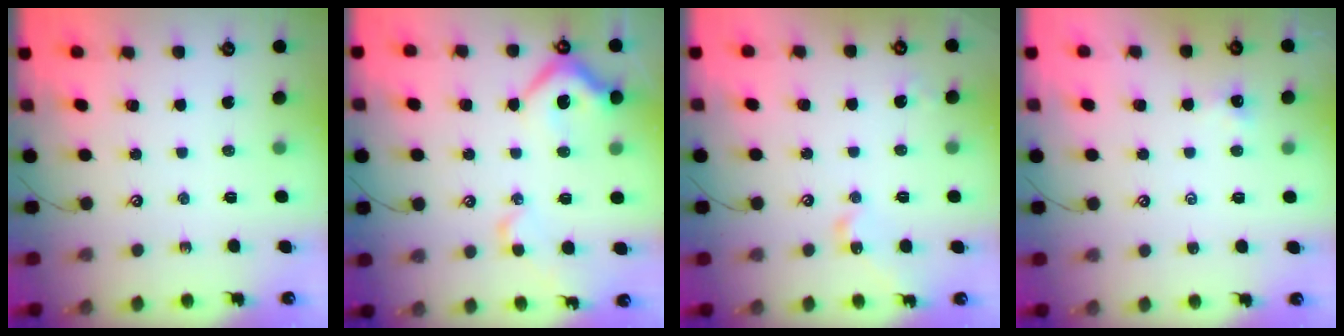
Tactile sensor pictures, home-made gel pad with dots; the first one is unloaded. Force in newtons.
{"total": 8.2, "press": 8.0, "slide": 1.7}
{"total": 6.3, "press": 6.3, "slide": 0.4}
{"total": 0.0}